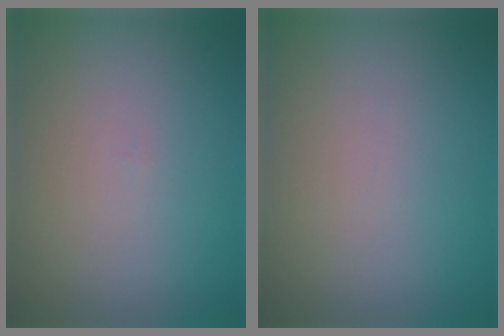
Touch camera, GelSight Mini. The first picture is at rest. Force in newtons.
{"total": 0.0}